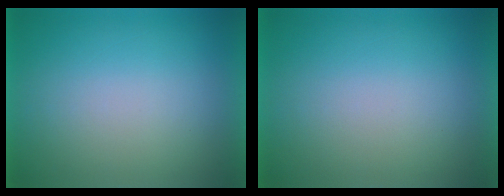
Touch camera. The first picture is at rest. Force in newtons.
{"total": 1.2}